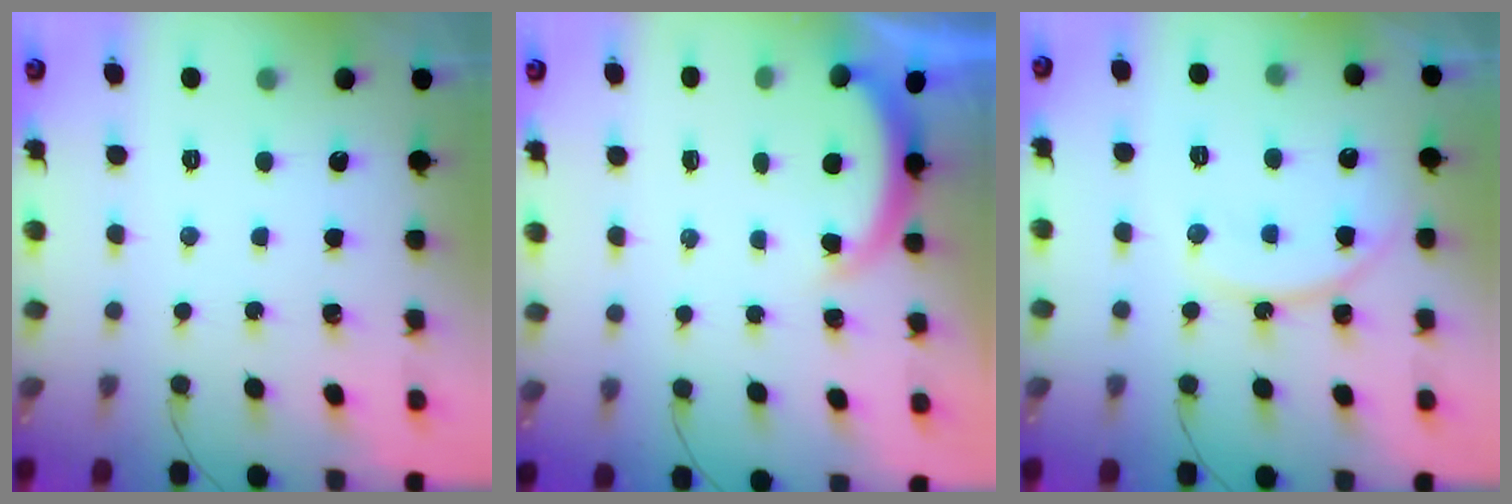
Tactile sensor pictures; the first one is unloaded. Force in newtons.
{"total": 2.2, "press": 2.2, "slide": 0.5}
{"total": 13.3, "press": 13.3, "slide": 1.1}